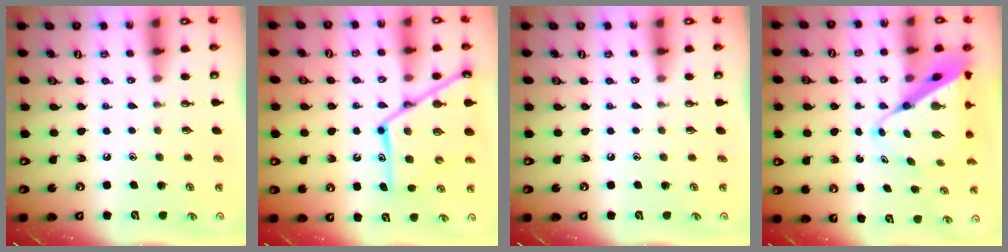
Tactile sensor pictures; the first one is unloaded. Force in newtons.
{"total": 18.0, "press": 17.9, "slide": 1.5}
{"total": 0.0}
{"total": 10.6, "press": 10.6, "slide": 0.8}